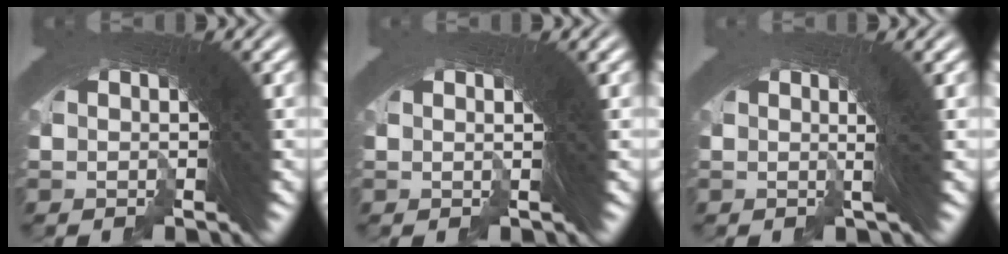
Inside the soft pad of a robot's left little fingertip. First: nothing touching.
{"total": 0.8, "force": [0.1, 0.5, 0.6], "torque": [-0.017, 0.002, -0.002]}
{"total": 2.2, "force": [0.4, 0.5, 2.1], "torque": [-0.032, 0.012, -0.003]}